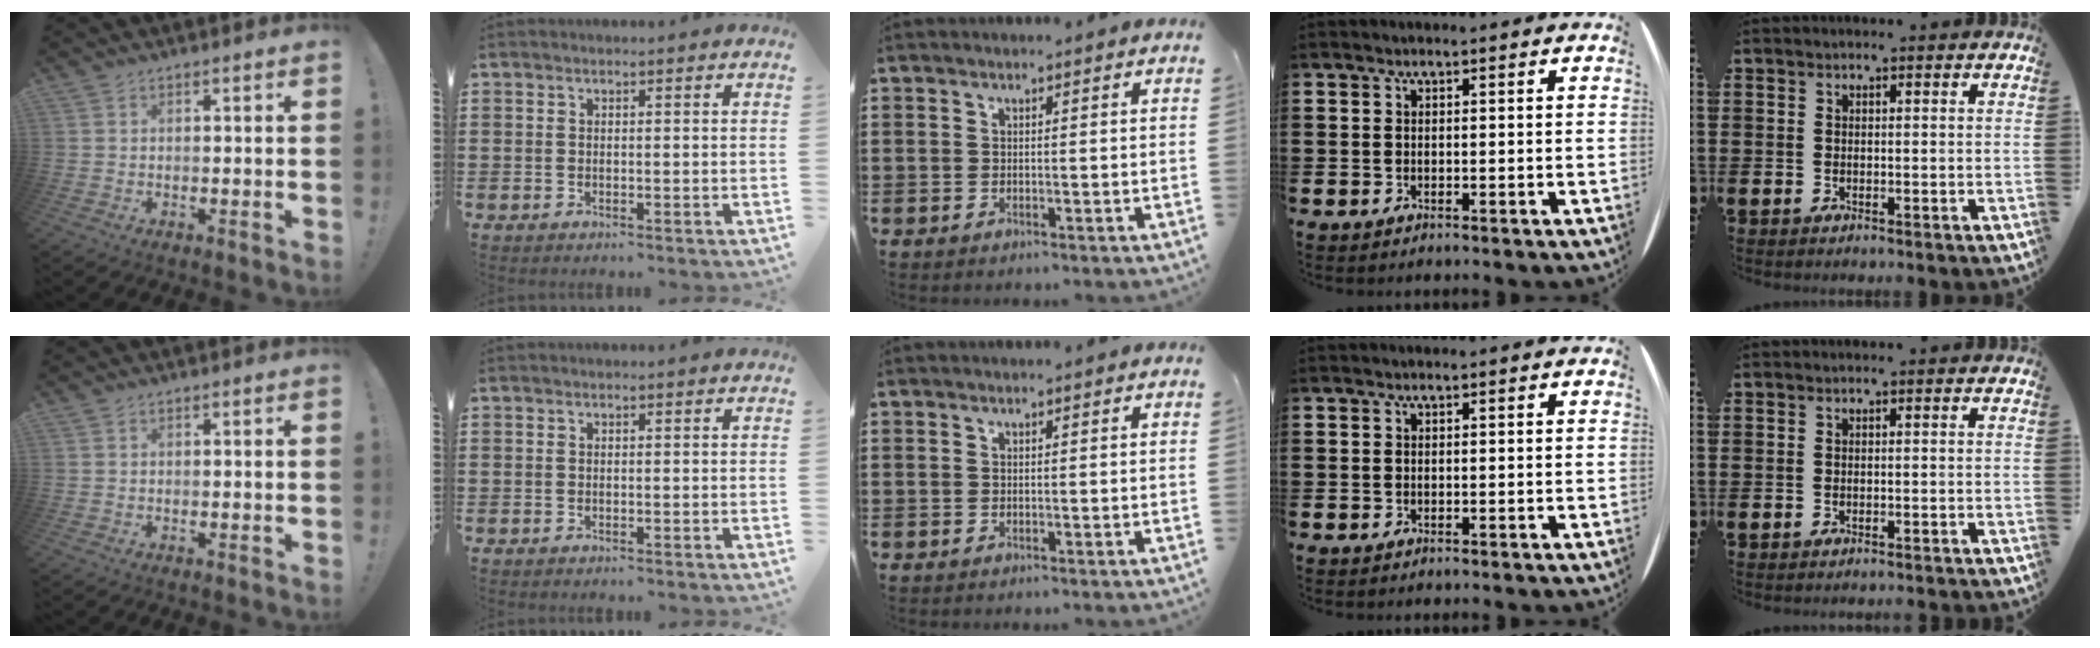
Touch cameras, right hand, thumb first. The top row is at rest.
{}